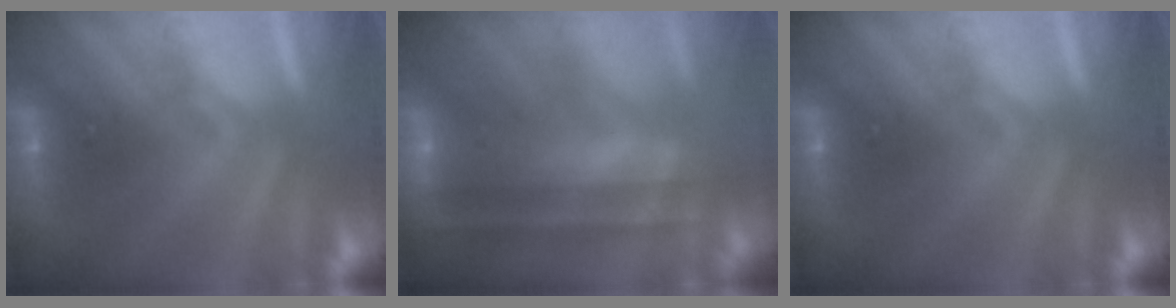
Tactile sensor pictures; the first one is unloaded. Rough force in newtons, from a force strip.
{"total": 7.8}
{"total": 0.0}